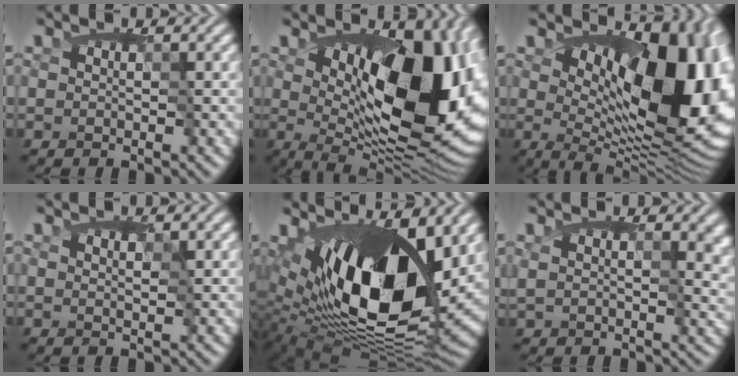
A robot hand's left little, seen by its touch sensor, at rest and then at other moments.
{"total": 14.7, "force": [2.3, 6.9, 12.8], "torque": [-0.160, -0.016, 0.047]}
{"total": 15.8, "force": [3.0, 8.7, 12.8], "torque": [-0.143, -0.014, 0.063]}
{"total": 1.1, "force": [0.5, 0.5, 0.8], "torque": [-0.013, 0.001, 0.006]}
{"total": 16.0, "force": [2.8, 7.8, 13.6], "torque": [-0.216, -0.009, 0.042]}
{"total": 6.5, "force": [3.2, 3.7, 4.3], "torque": [-0.071, 0.002, 0.055]}